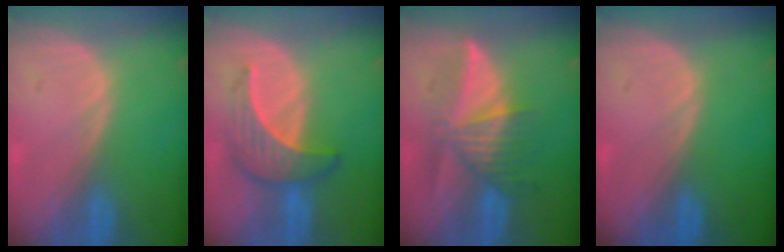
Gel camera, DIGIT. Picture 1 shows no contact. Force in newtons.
{"total": 6.5, "press": 6.4, "slide": 1.1}
{"total": 7.0, "press": 7.0, "slide": 0.7}
{"total": 0.0}